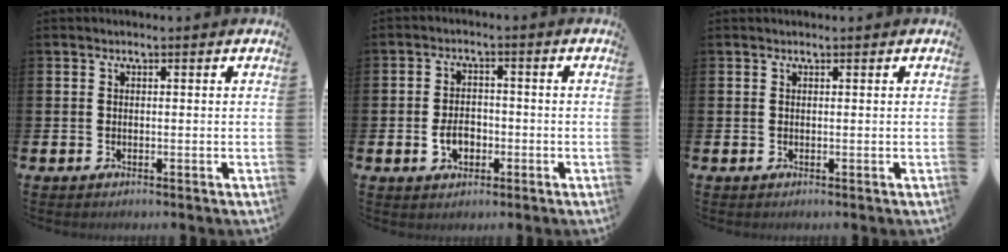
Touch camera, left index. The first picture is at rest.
{"total": 3.7, "force": [-1.1, 2.5, 2.5], "torque": [-0.036, 0.000, -0.024]}
{"total": 0.0}